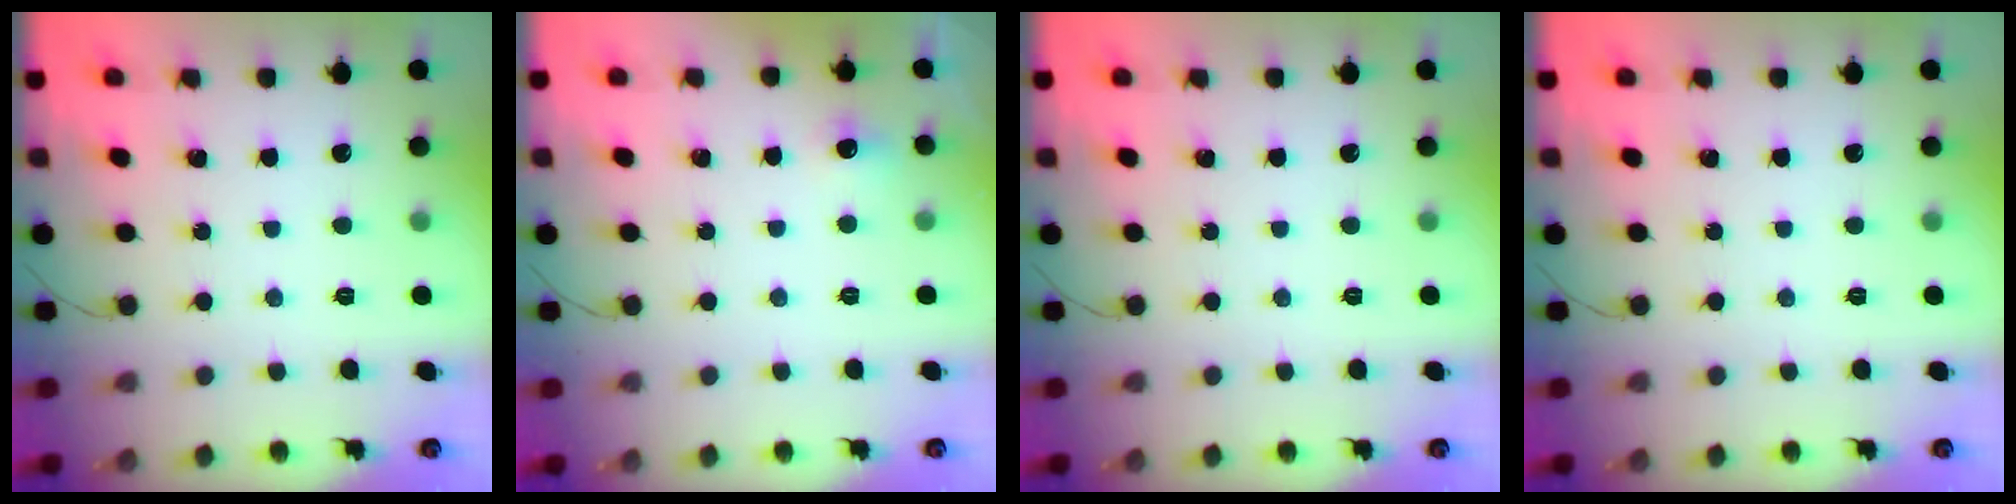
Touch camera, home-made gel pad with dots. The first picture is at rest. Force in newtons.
{"total": 4.0, "press": 3.7, "slide": 1.6}
{"total": 0.0}
{"total": 0.0}